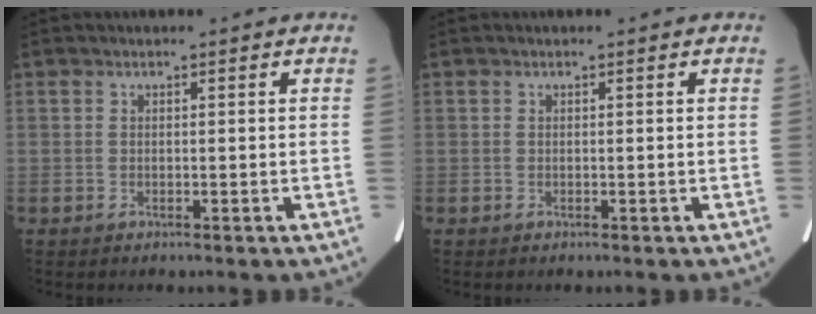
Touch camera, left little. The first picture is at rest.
{"total": 0.0}